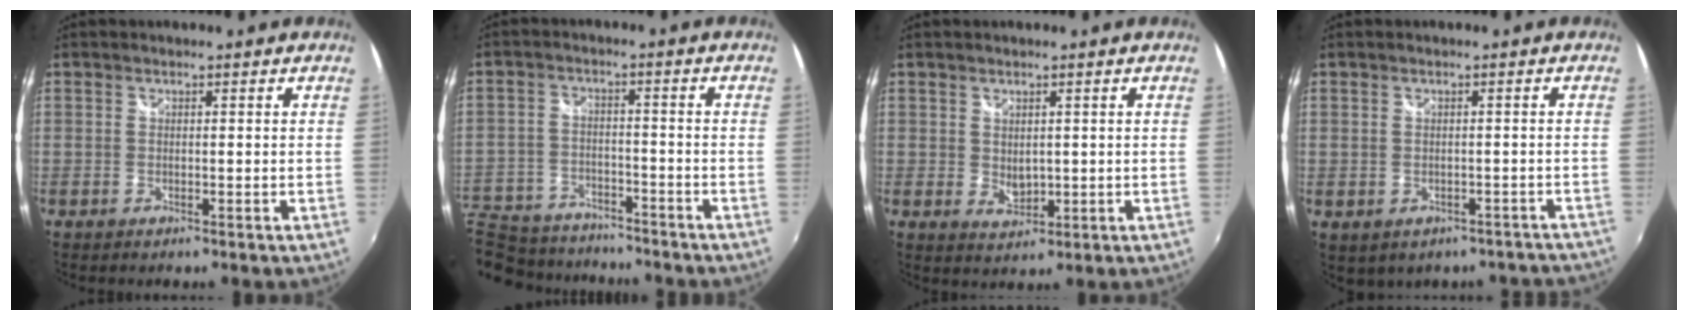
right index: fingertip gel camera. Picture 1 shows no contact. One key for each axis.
{"total": 19.4, "fx": -14.8, "fy": 9.9, "fz": 7.6, "tx": -0.208, "ty": -0.010, "tz": -0.224}
{"total": 3.0, "fx": 0.6, "fy": 2.2, "fz": 1.9, "tx": -0.028, "ty": -0.004, "tz": 0.014}
{"total": 8.1, "fx": -5.4, "fy": 5.2, "fz": 2.8, "tx": -0.058, "ty": 0.000, "tz": -0.042}